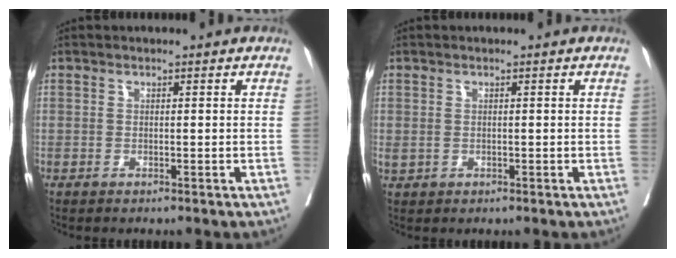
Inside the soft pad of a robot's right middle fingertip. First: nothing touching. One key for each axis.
{"total": 0.9, "fx": 0.1, "fy": 0.7, "fz": 0.6, "tx": -0.015, "ty": -0.002, "tz": 0.008}